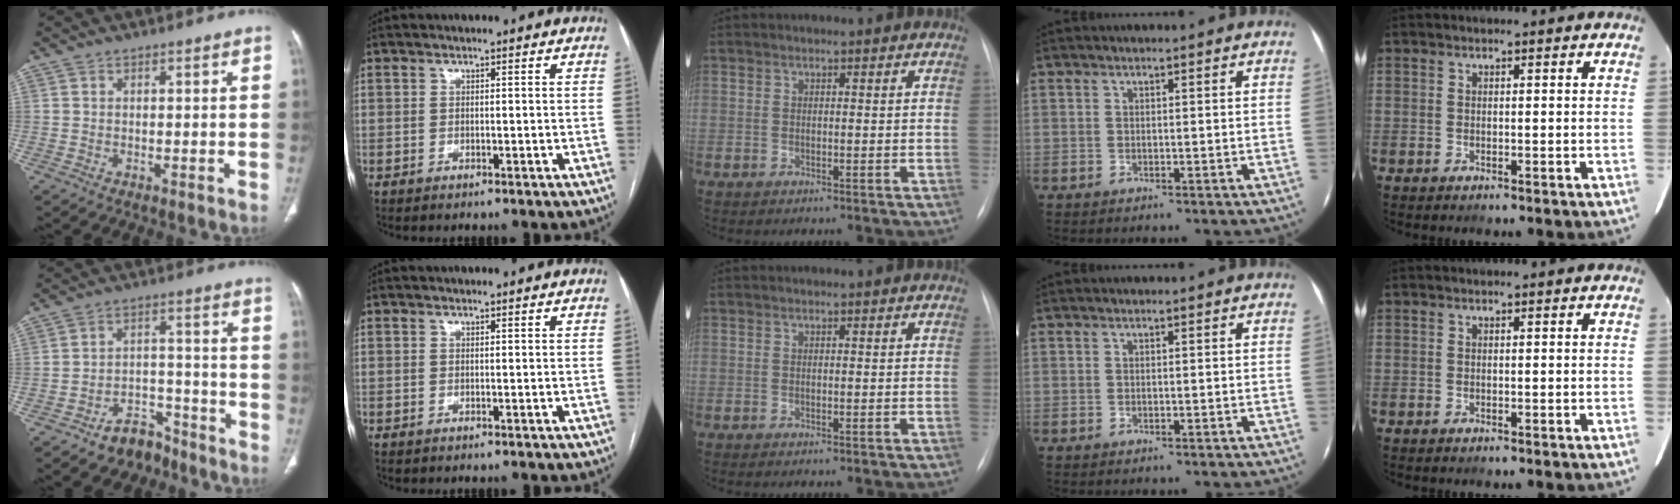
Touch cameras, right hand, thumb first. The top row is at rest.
{"thumb": {"total": 7.5, "force": [-5.7, 4.3, 2.4], "torque": [-0.011, 0.057, -0.091]}}